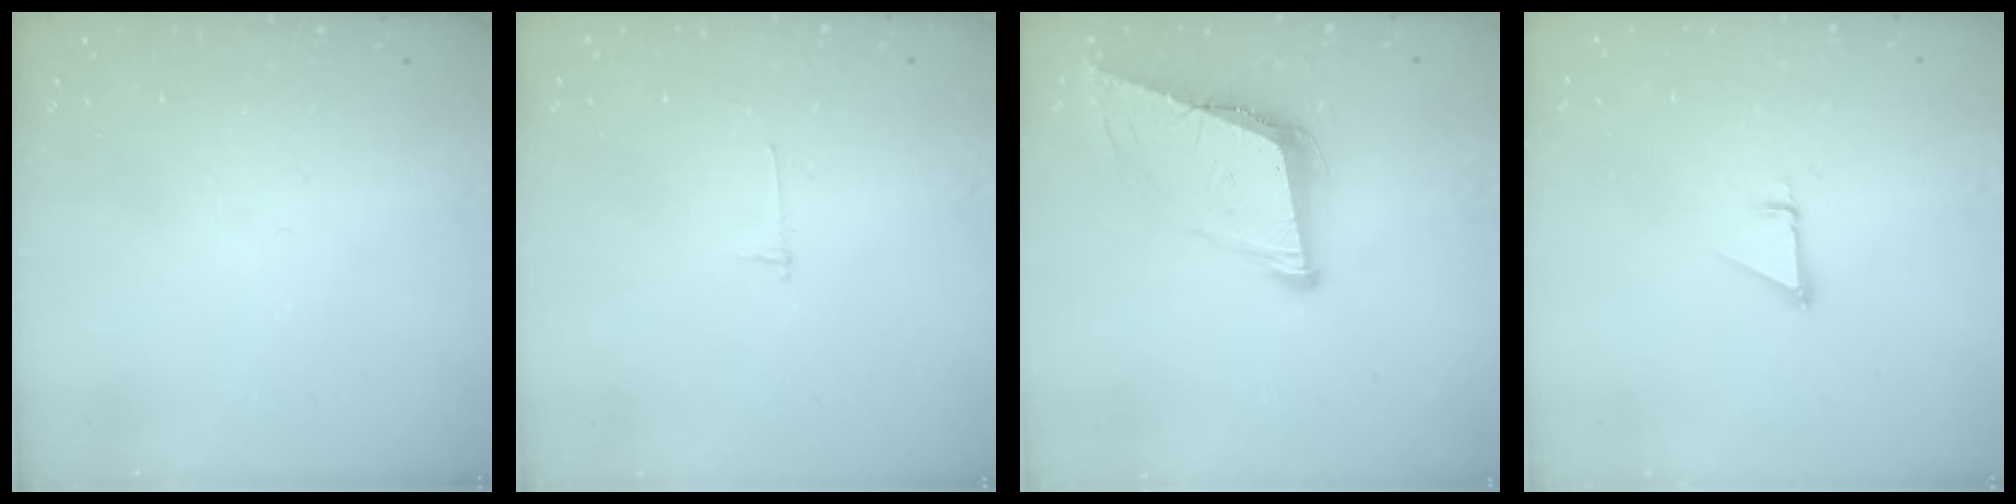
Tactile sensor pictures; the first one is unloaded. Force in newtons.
{"total": 2.7, "press": 2.7, "slide": 0.3}
{"total": 10.0, "press": 9.3, "slide": 3.5}
{"total": 1.0, "press": 1.0, "slide": 0.1}